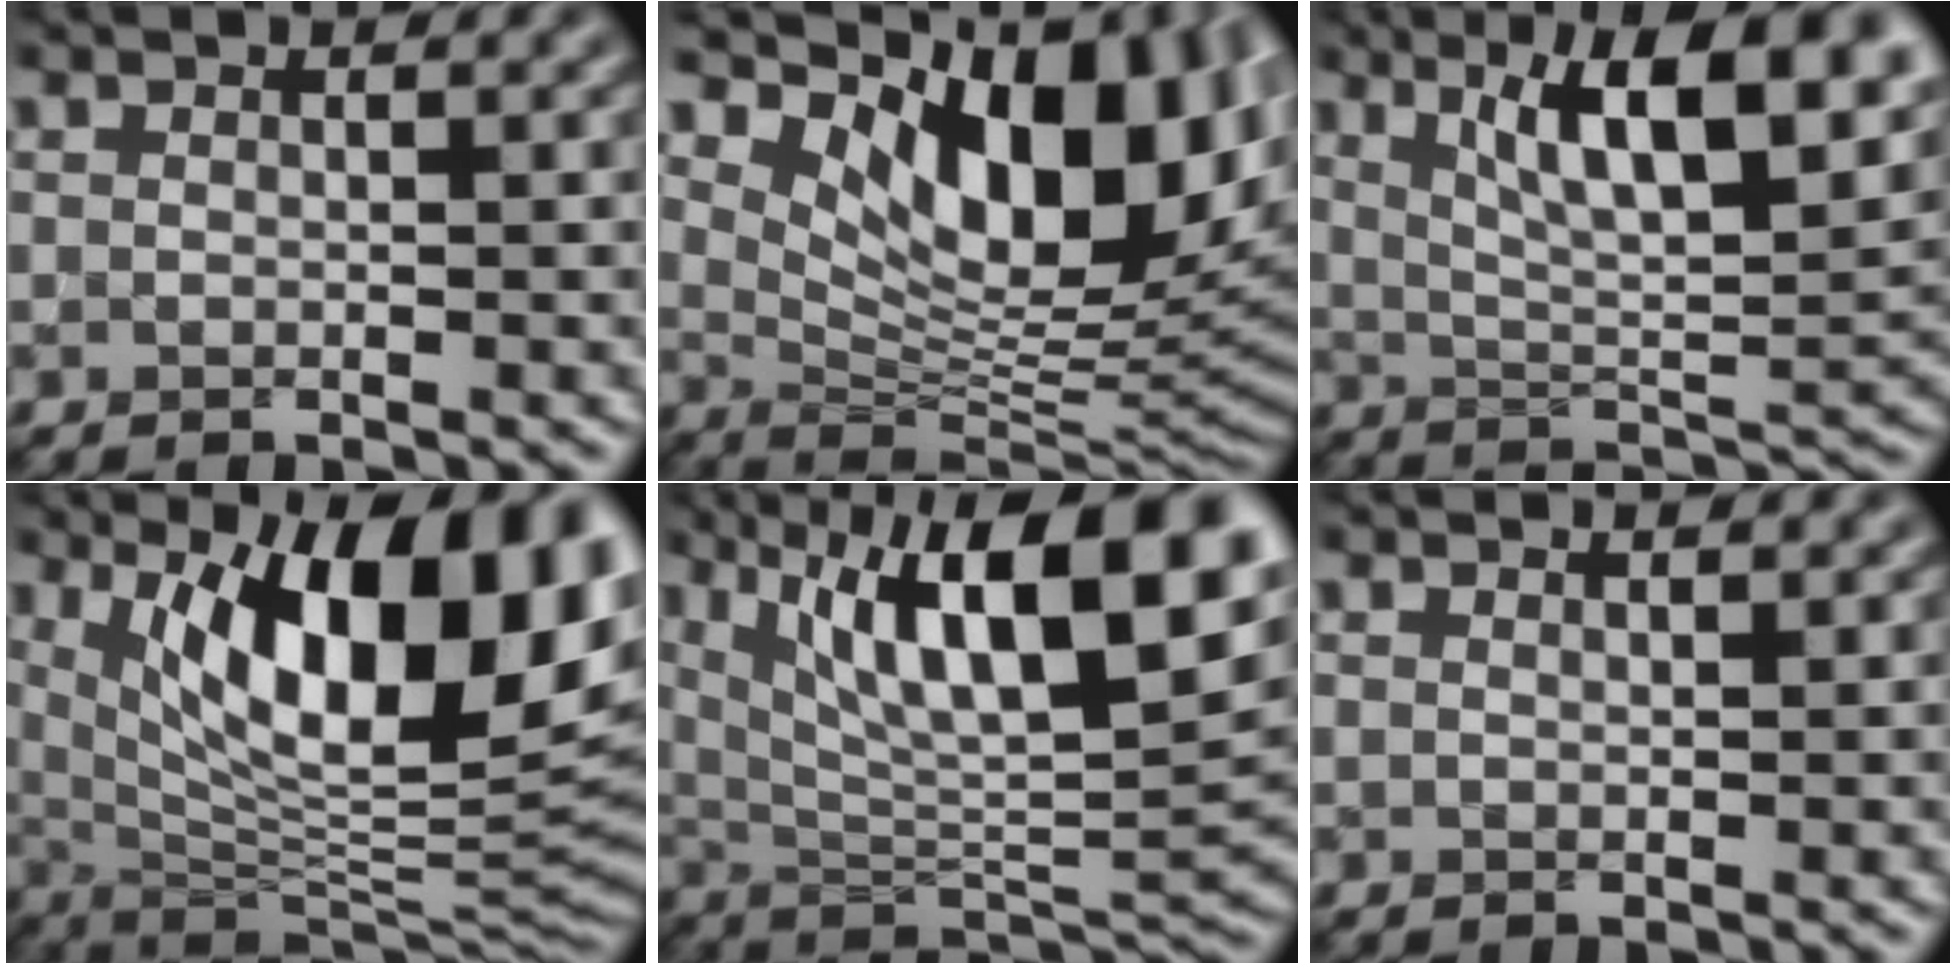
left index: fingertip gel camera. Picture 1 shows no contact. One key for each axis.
{"total": 13.7, "fx": 5.7, "fy": 6.8, "fz": 10.5, "tx": -0.149, "ty": -0.006, "tz": 0.105}
{"total": 12.0, "fx": 5.8, "fy": 3.8, "fz": 9.8, "tx": -0.132, "ty": 0.007, "tz": 0.090}
{"total": 15.1, "fx": 5.3, "fy": 5.6, "fz": 13.1, "tx": -0.170, "ty": -0.005, "tz": 0.081}
{"total": 14.4, "fx": 6.1, "fy": 4.7, "fz": 12.1, "tx": -0.191, "ty": 0.002, "tz": 0.105}
{"total": 0.7, "fx": 0.6, "fy": 0.1, "fz": 0.3, "tx": -0.003, "ty": 0.001, "tz": 0.010}